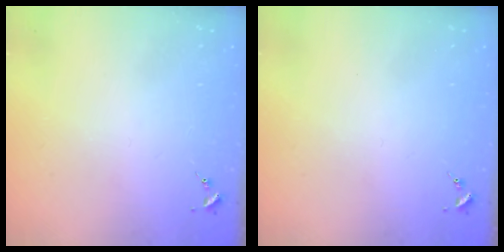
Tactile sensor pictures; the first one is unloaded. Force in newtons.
{"total": 0.0}